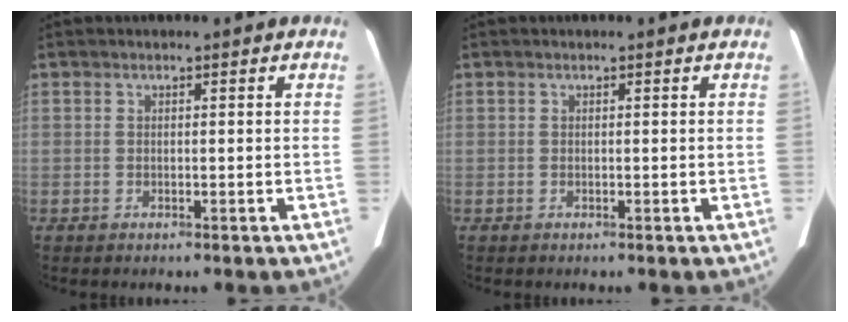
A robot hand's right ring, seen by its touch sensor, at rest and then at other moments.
{"total": 0.0}